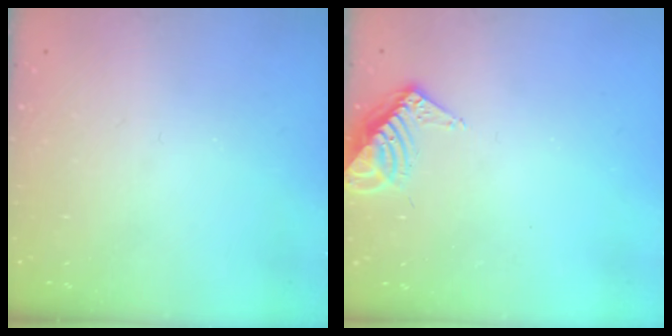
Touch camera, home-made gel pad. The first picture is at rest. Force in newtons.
{"total": 8.1, "press": 8.0, "slide": 0.9}